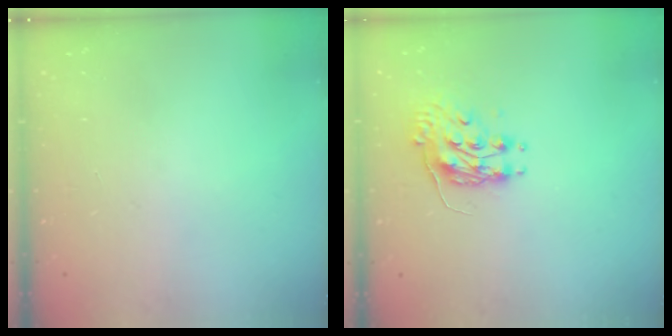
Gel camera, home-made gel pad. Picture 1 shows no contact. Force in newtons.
{"total": 8.6, "press": 8.6, "slide": 0.2}